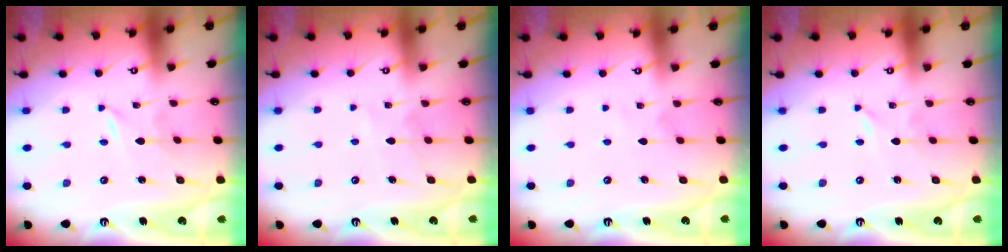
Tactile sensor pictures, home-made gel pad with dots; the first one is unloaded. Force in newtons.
{"total": 5.3, "press": 5.3, "slide": 0.4}
{"total": 2.2, "press": 2.2, "slide": 0.3}
{"total": 0.0}